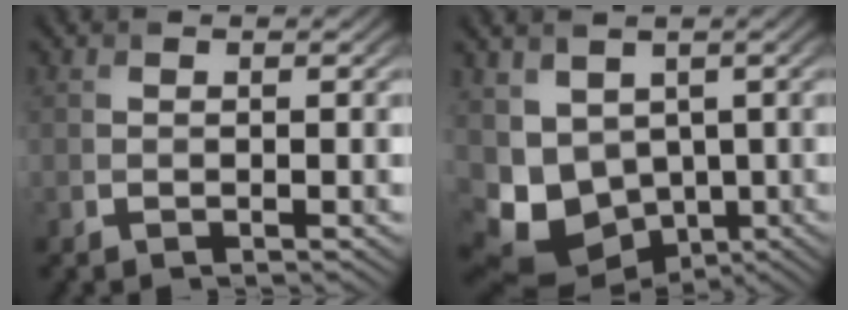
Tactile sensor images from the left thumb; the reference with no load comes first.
{"total": 9.2, "force": [0.0, 7.5, 5.3], "torque": [-0.124, -0.027, 0.023]}